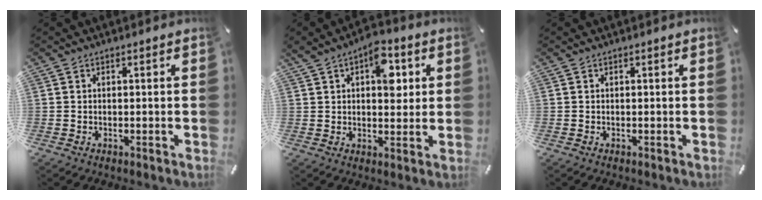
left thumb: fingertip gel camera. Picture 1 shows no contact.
{"total": 9.3, "force": [3.1, 5.7, 6.7], "torque": [-0.071, -0.010, 0.046]}
{"total": 0.0}